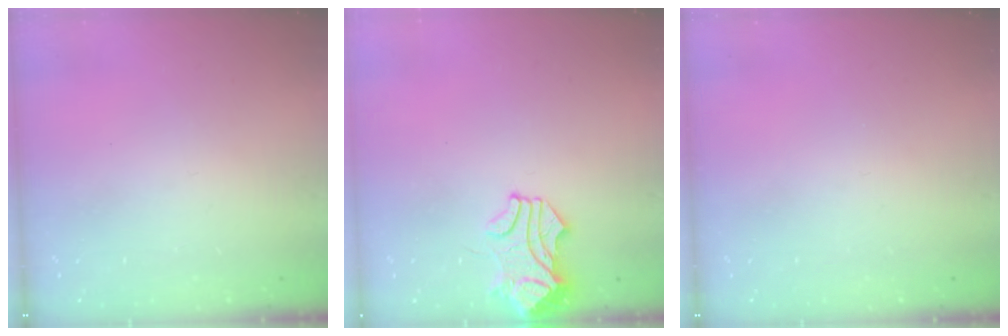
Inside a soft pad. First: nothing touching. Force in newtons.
{"total": 1.9, "press": 1.7, "slide": 0.8}
{"total": 0.0}